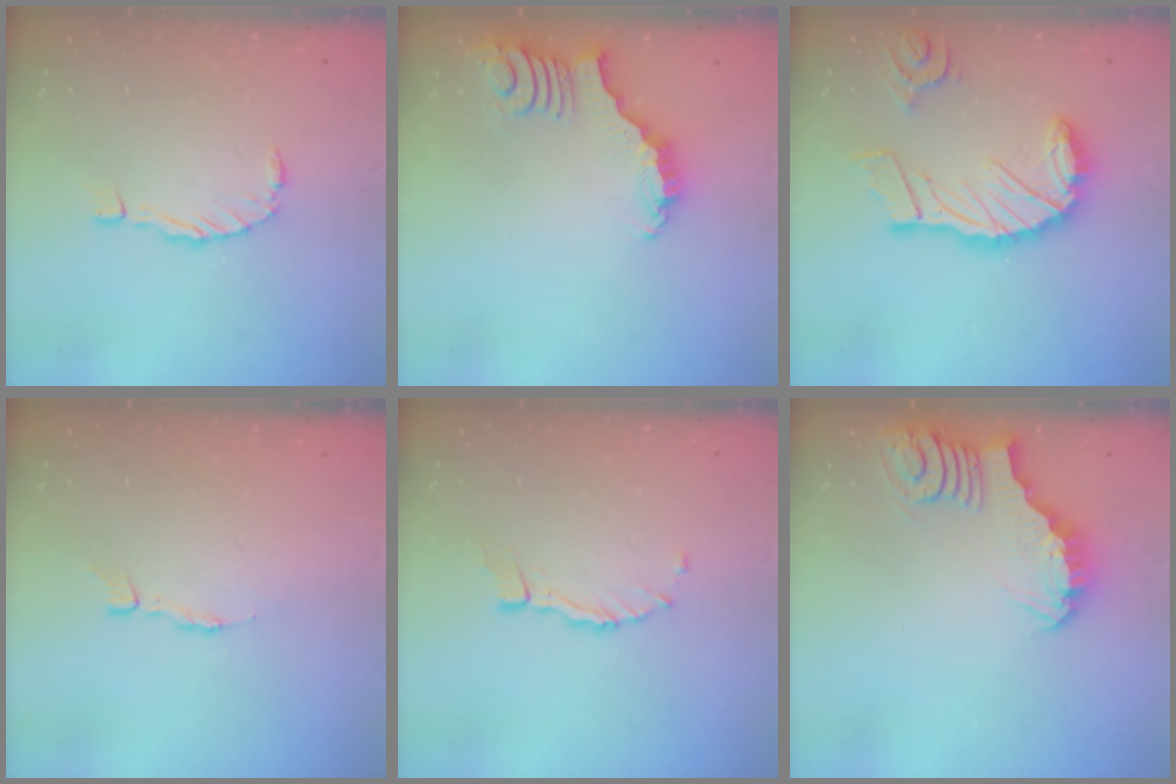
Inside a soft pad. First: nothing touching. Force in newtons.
{"total": 2.2, "press": 2.2, "slide": 0.3}
{"total": 19.4, "press": 19.2, "slide": 2.4}
{"total": 3.7, "press": 3.7, "slide": 0.1}
{"total": 4.8, "press": 4.7, "slide": 0.2}
{"total": 4.0, "press": 4.0, "slide": 0.4}